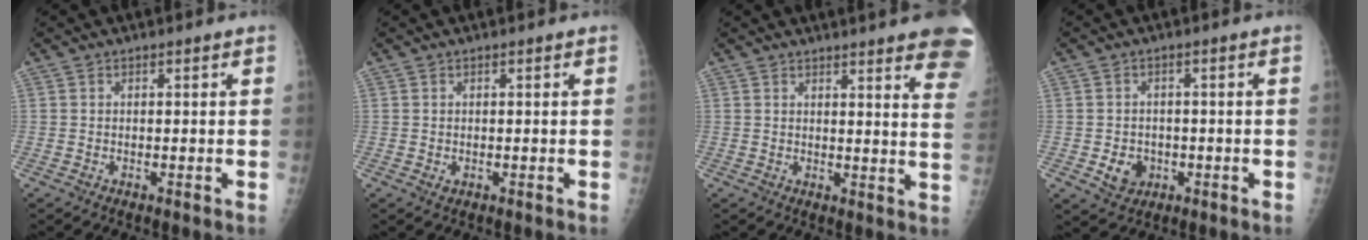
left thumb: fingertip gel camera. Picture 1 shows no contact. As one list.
[{"total": 0.9, "force": [0.0, 0.7, 0.6], "torque": [-0.006, -0.001, 0.002]}, {"total": 16.3, "force": [12.2, 2.4, 10.5], "torque": [-0.107, -0.057, 0.126]}, {"total": 4.8, "force": [-1.3, 4.0, 2.3], "torque": [-0.021, 0.005, -0.013]}]